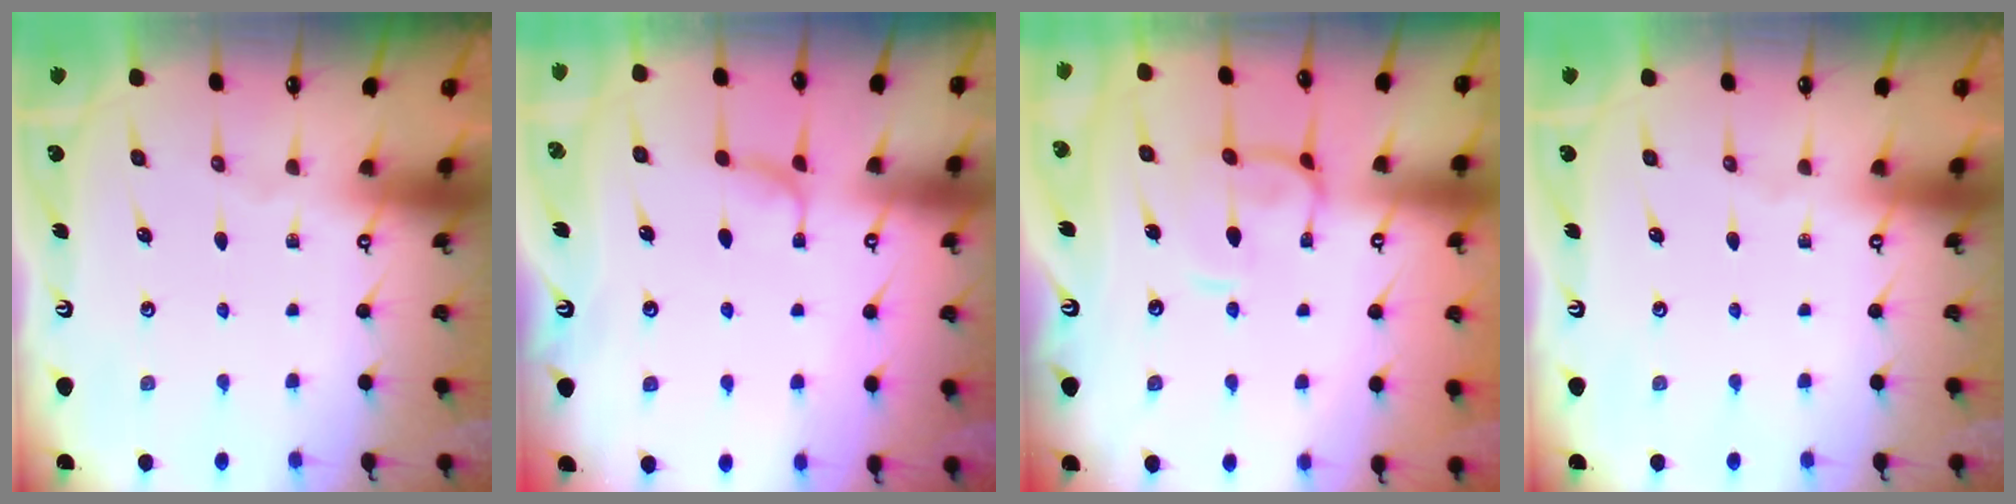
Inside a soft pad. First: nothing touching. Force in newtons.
{"total": 1.6, "press": 1.5, "slide": 0.6}
{"total": 2.9, "press": 2.8, "slide": 0.8}
{"total": 0.0}